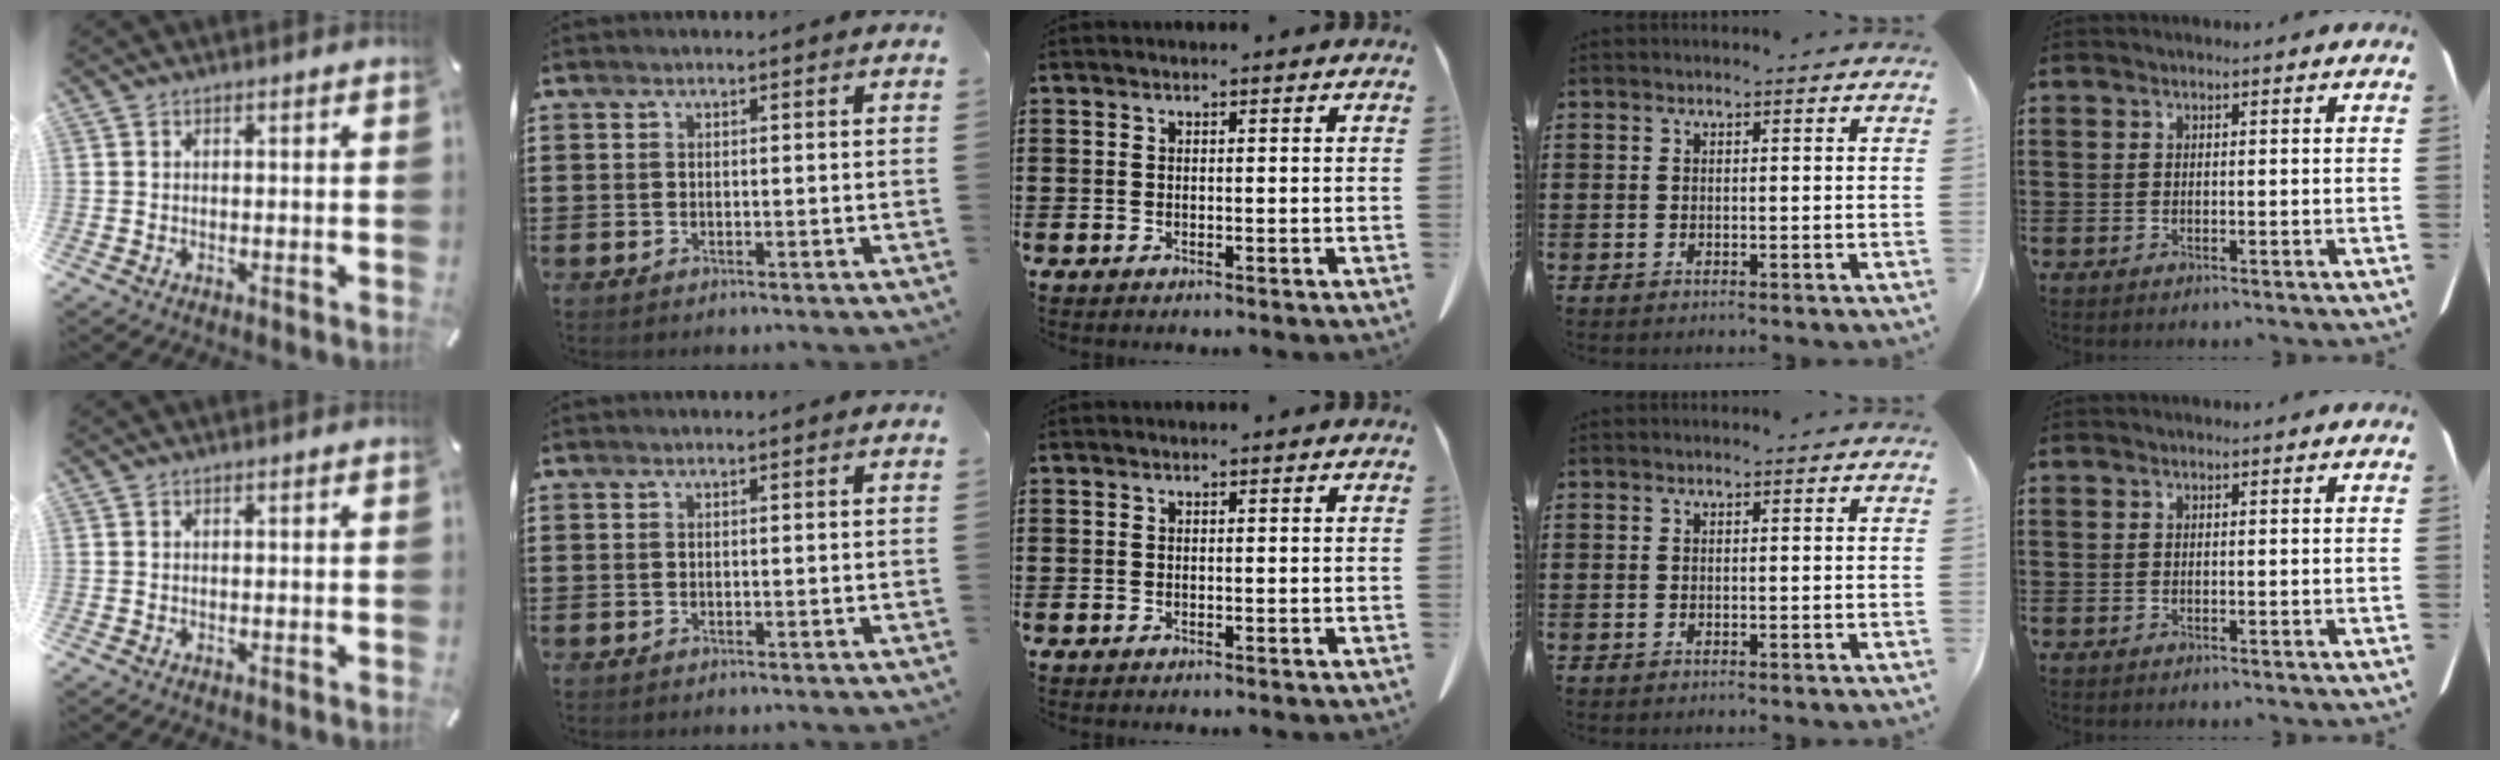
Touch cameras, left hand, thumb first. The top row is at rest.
{}